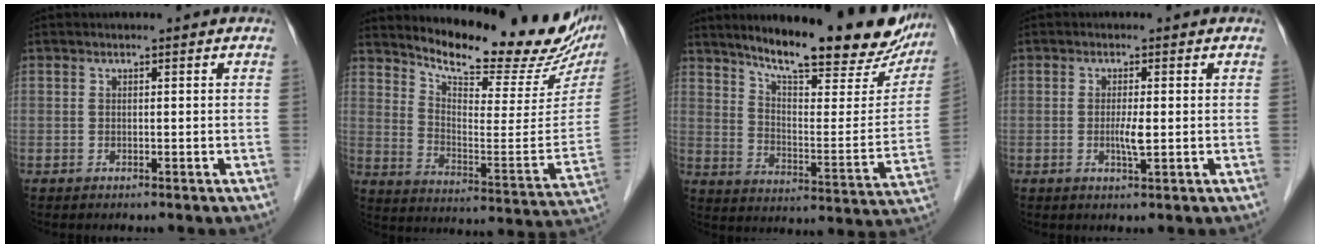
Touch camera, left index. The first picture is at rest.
{"total": 21.8, "force": [19.2, 4.8, 8.9], "torque": [-0.133, -0.061, 0.255]}
{"total": 24.3, "force": [19.7, 5.2, 13.4], "torque": [-0.189, -0.023, 0.265]}
{"total": 2.4, "force": [-0.1, 0.2, 2.4], "torque": [-0.048, -0.003, -0.002]}